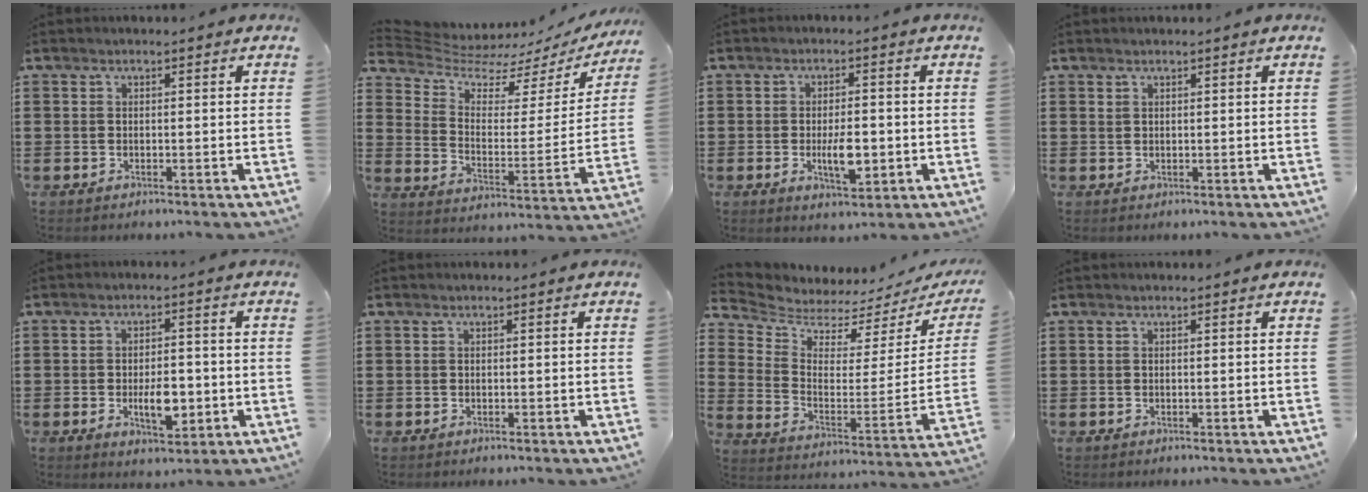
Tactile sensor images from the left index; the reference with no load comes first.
{"total": 6.2, "force": [5.5, 2.0, 1.9], "torque": [-0.070, -0.039, 0.094]}
{"total": 5.6, "force": [-1.1, 2.3, 5.0], "torque": [-0.083, -0.001, -0.021]}
{"total": 0.6, "force": [0.5, 0.3, 0.3], "torque": [-0.007, 0.001, 0.010]}
{"total": 5.8, "force": [-1.4, 2.9, 4.8], "torque": [-0.067, 0.001, -0.026]}
{"total": 0.0}
{"total": 4.0, "force": [3.8, 1.1, 0.2], "torque": [-0.036, -0.042, 0.060]}
{"total": 0.0}